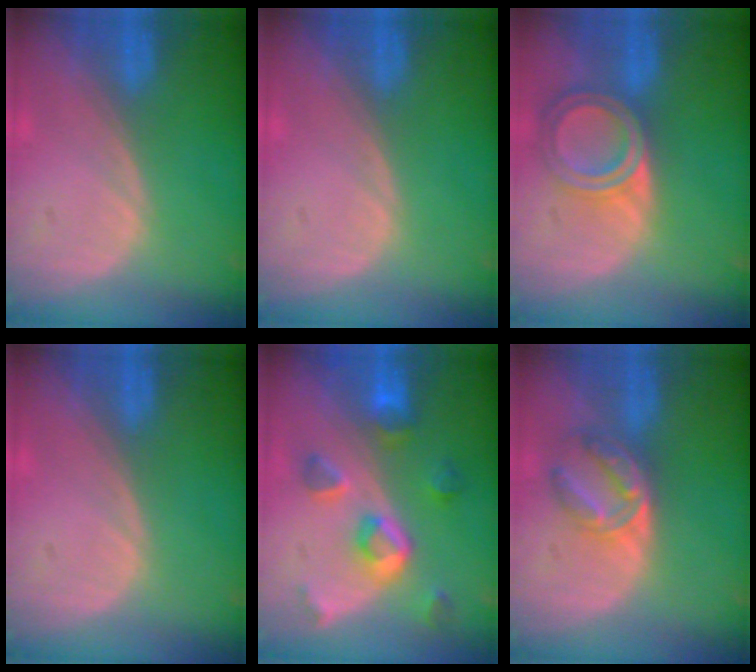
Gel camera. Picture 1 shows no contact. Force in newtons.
{"total": 0.0}
{"total": 6.7, "press": 5.9, "slide": 3.1}
{"total": 0.0}
{"total": 7.8, "press": 7.0, "slide": 3.4}
{"total": 5.8, "press": 5.5, "slide": 1.8}